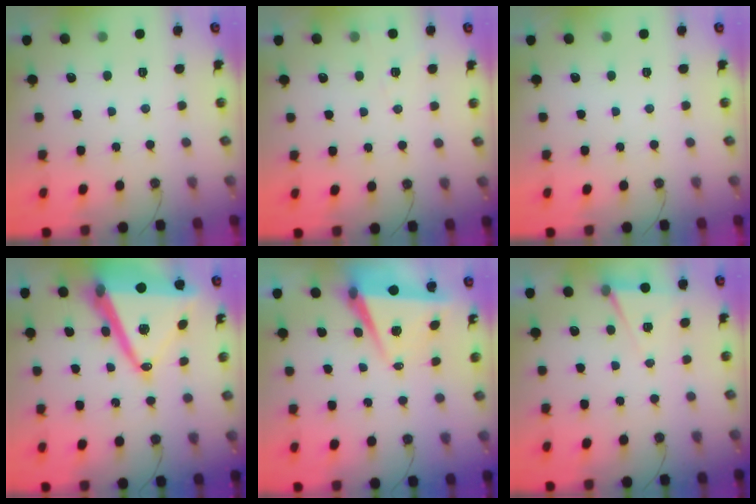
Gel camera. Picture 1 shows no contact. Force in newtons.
{"total": 4.3, "press": 4.2, "slide": 1.0}
{"total": 0.0}
{"total": 21.6, "press": 21.2, "slide": 3.9}
{"total": 6.9, "press": 5.5, "slide": 4.1}
{"total": 6.1, "press": 4.1, "slide": 4.5}